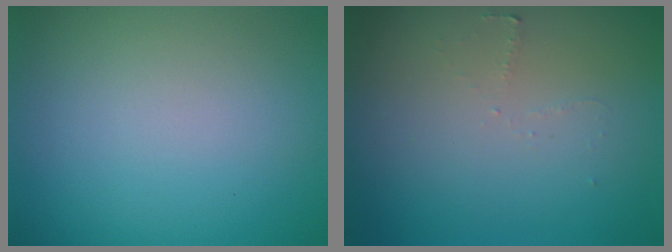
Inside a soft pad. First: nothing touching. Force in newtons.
{"total": 0.9, "press": 0.8, "slide": 0.3}